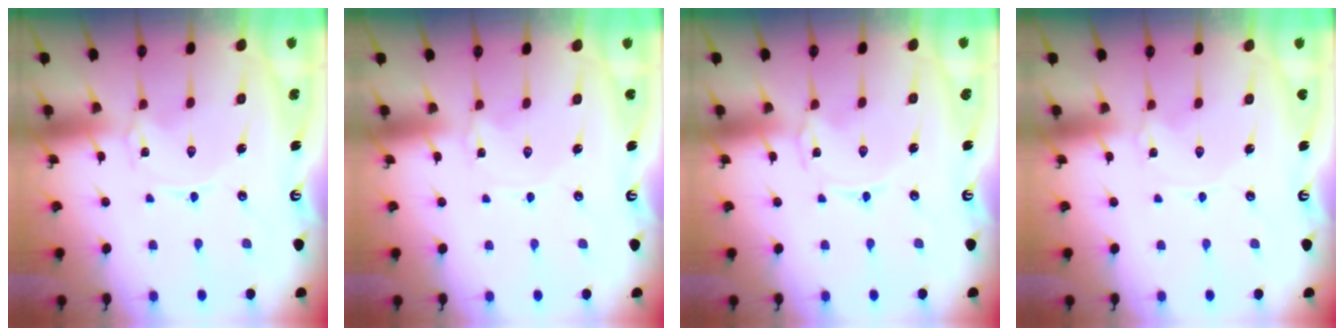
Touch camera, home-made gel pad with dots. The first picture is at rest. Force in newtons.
{"total": 2.0, "press": 2.0, "slide": 0.2}
{"total": 0.0}
{"total": 2.8, "press": 2.8, "slide": 0.4}